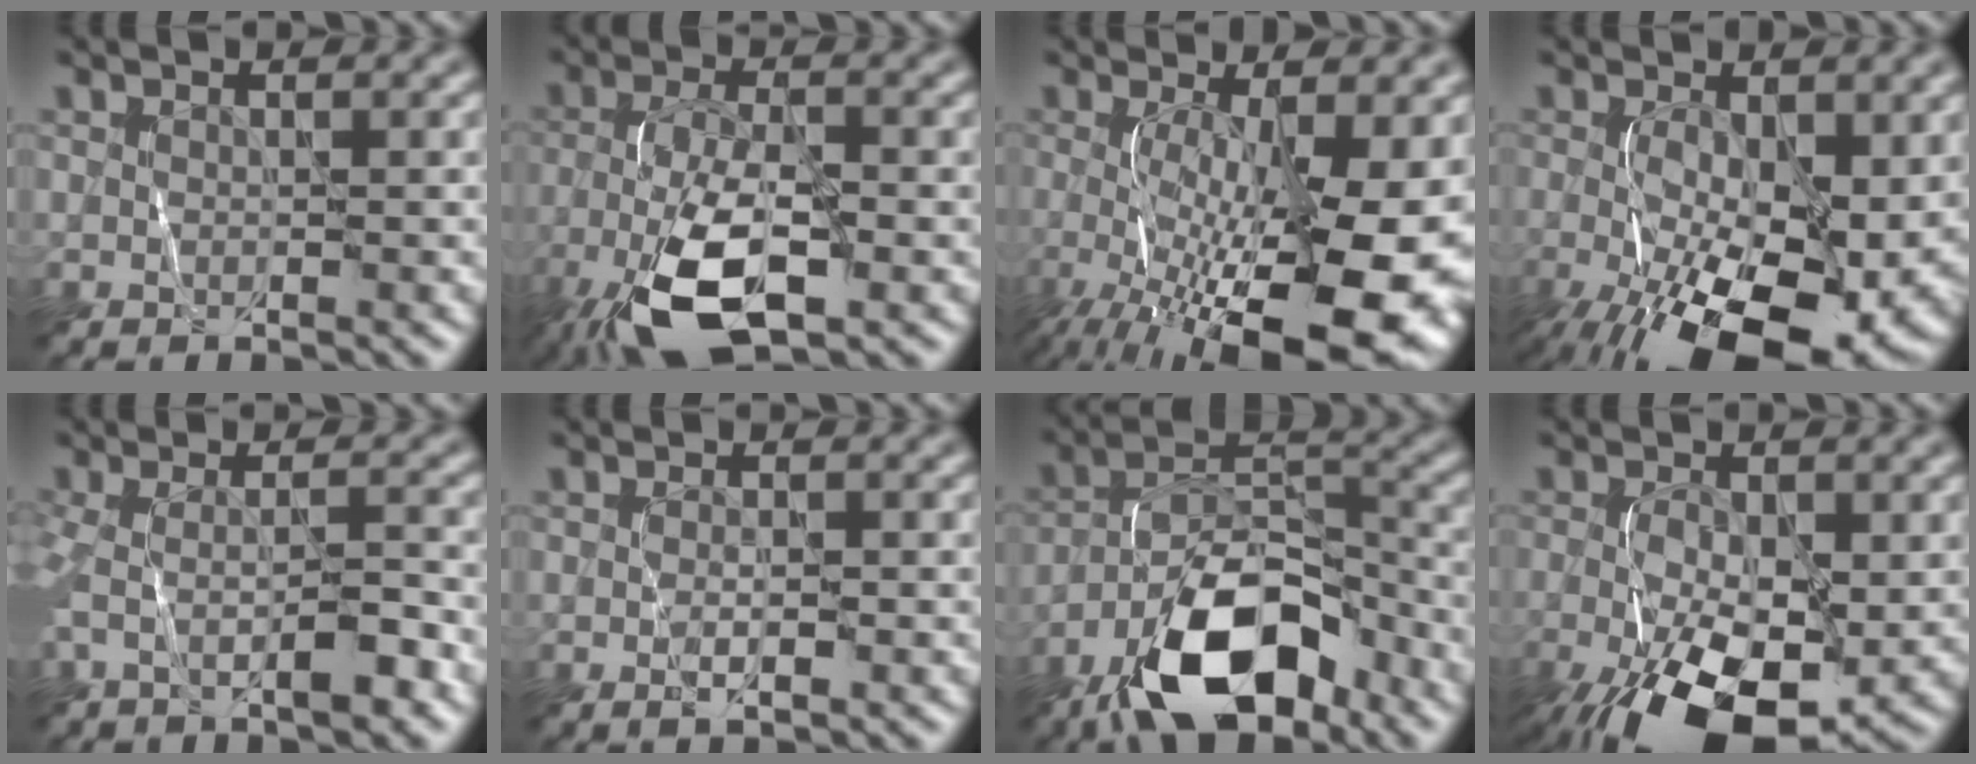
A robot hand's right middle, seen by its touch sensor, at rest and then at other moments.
{"total": 9.2, "force": [-4.6, 3.6, 7.2], "torque": [-0.155, -0.009, -0.086]}
{"total": 14.3, "force": [-3.3, 5.1, 12.9], "torque": [-0.204, -0.026, -0.044]}
{"total": 16.4, "force": [-4.8, 7.8, 13.6], "torque": [-0.232, -0.044, -0.065]}
{"total": 4.3, "force": [-1.5, 1.0, 3.9], "torque": [-0.072, -0.008, -0.037]}
{"total": 1.1, "force": [-0.2, 0.2, 1.1], "torque": [-0.020, -0.003, -0.007]}
{"total": 11.6, "force": [-7.3, 4.7, 7.6], "torque": [-0.133, 0.013, -0.143]}
{"total": 13.2, "force": [-5.2, 6.2, 10.5], "torque": [-0.193, -0.035, -0.087]}